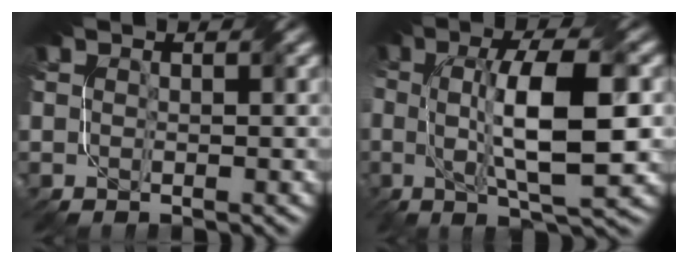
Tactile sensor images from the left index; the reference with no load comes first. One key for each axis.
{"total": 10.0, "fx": 0.3, "fy": 2.7, "fz": 9.6, "tx": -0.152, "ty": 0.010, "tz": 0.002}